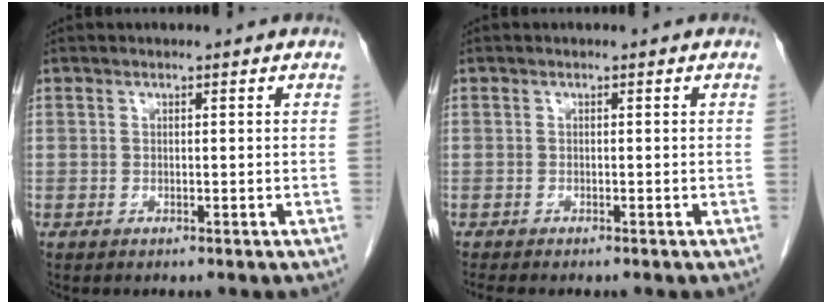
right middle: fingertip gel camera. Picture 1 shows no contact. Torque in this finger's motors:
{"motor_torque": [0.30, -0.18, 0.00, 0.01]}